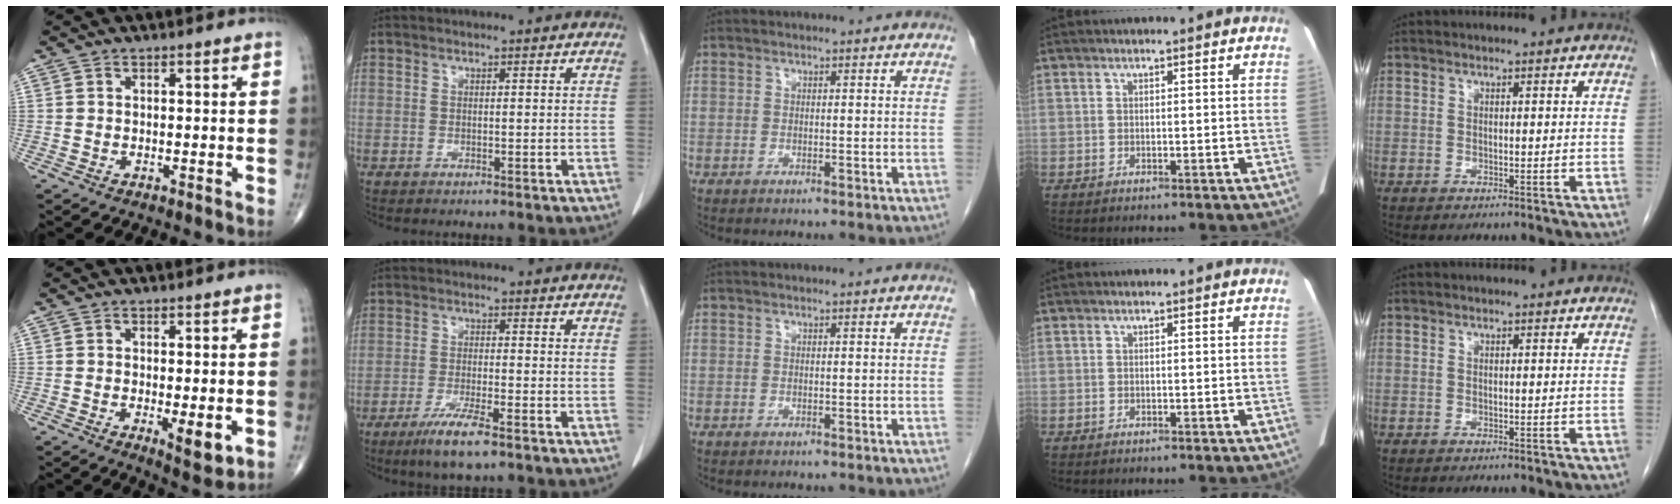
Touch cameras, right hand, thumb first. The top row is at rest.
{"thumb": {"total": 5.0, "force": [-1.0, 1.6, 4.6], "torque": [-0.071, -0.016, -0.013]}, "index": {"total": 6.4, "force": [-4.1, 0.4, 4.9], "torque": [-0.096, -0.015, -0.073]}}